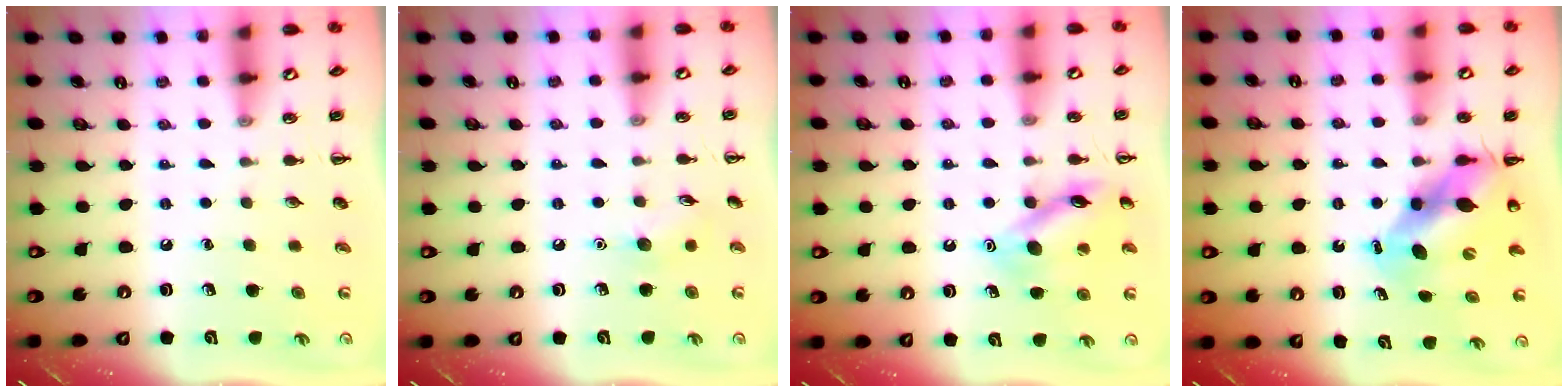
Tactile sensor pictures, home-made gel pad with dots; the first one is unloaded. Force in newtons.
{"total": 6.6, "press": 6.5, "slide": 1.3}
{"total": 13.2, "press": 13.2, "slide": 1.3}
{"total": 9.3, "press": 9.1, "slide": 2.2}